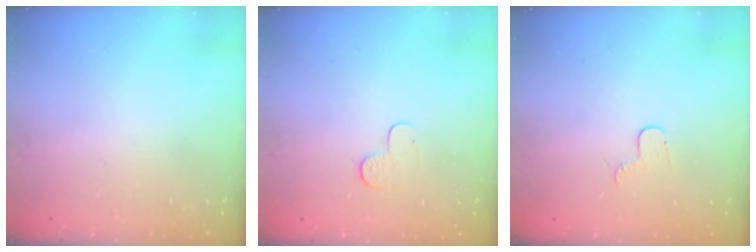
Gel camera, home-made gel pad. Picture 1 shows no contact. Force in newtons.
{"total": 3.1, "press": 3.1, "slide": 0.3}
{"total": 4.0, "press": 4.0, "slide": 0.4}